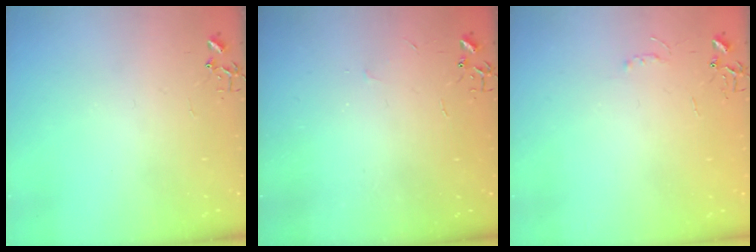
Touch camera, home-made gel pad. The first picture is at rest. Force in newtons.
{"total": 2.3, "press": 2.3, "slide": 0.3}
{"total": 3.6, "press": 3.6, "slide": 0.6}